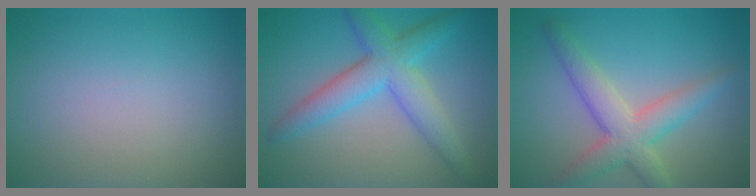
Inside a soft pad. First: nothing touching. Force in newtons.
{"total": 5.6, "press": 5.6, "slide": 0.1}
{"total": 4.9, "press": 4.9, "slide": 0.3}